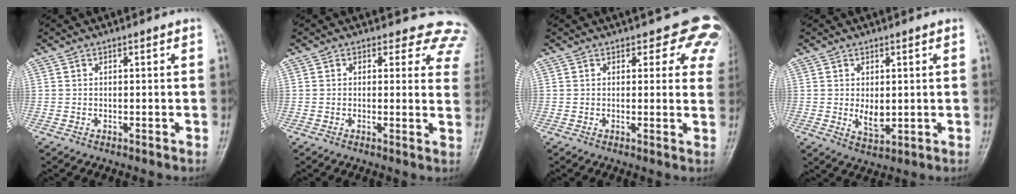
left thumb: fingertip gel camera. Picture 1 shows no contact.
{"total": 9.7, "force": [8.4, 4.5, 1.4], "torque": [0.042, -0.041, 0.052]}
{"total": 8.4, "force": [6.1, 4.0, 4.2], "torque": [0.001, -0.022, 0.048]}
{"total": 4.6, "force": [0.1, 2.8, 3.7], "torque": [-0.048, -0.012, 0.010]}